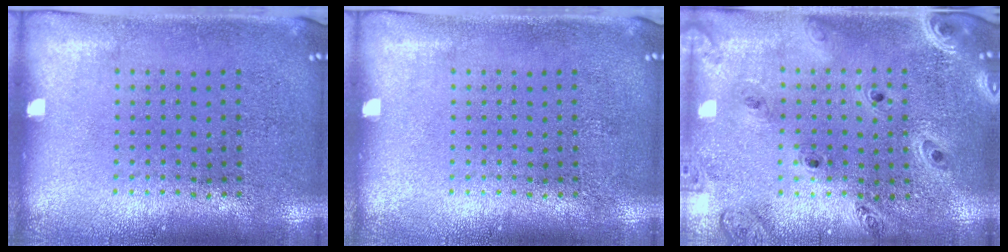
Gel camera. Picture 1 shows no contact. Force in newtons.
{"total": 0.0}
{"total": 1.3, "press": 1.3, "slide": 0.2}